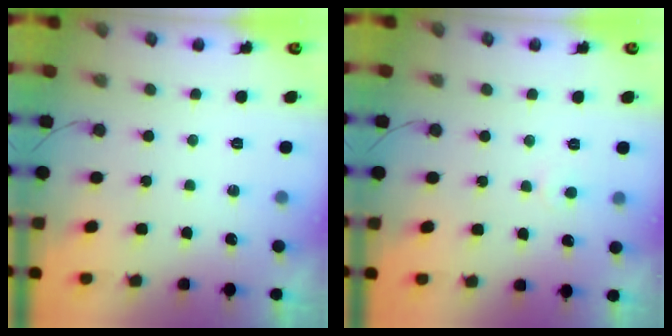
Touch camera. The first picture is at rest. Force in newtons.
{"total": 3.1, "press": 3.0, "slide": 0.3}